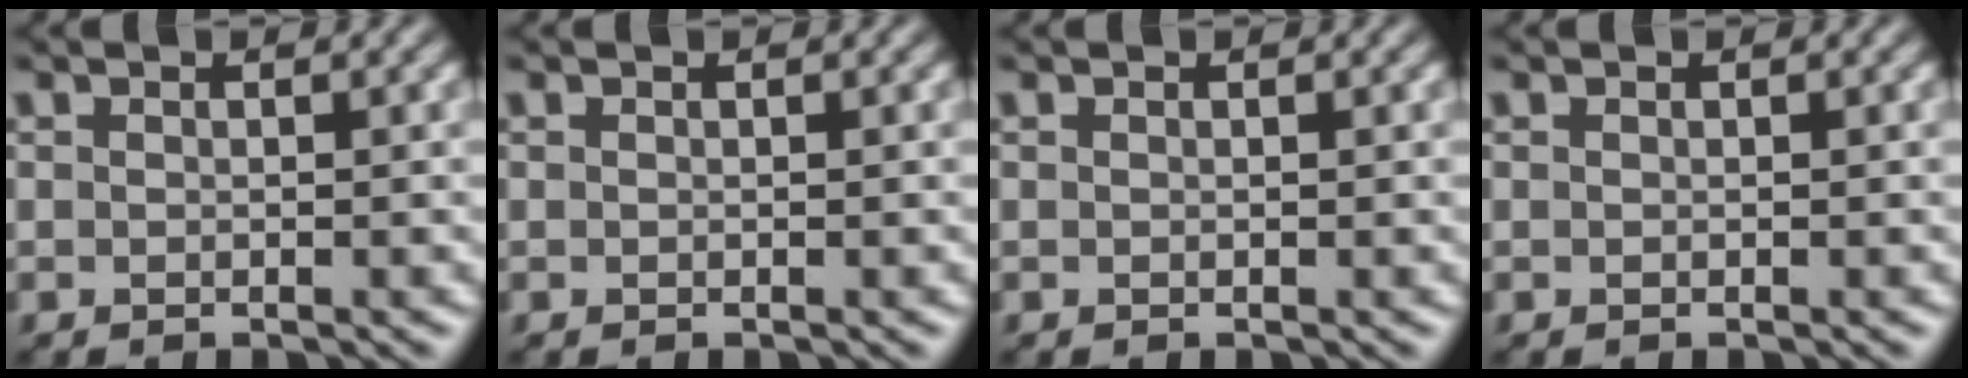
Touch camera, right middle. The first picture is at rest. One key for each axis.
{"total": 0.0}
{"total": 0.0}
{"total": 0.0}